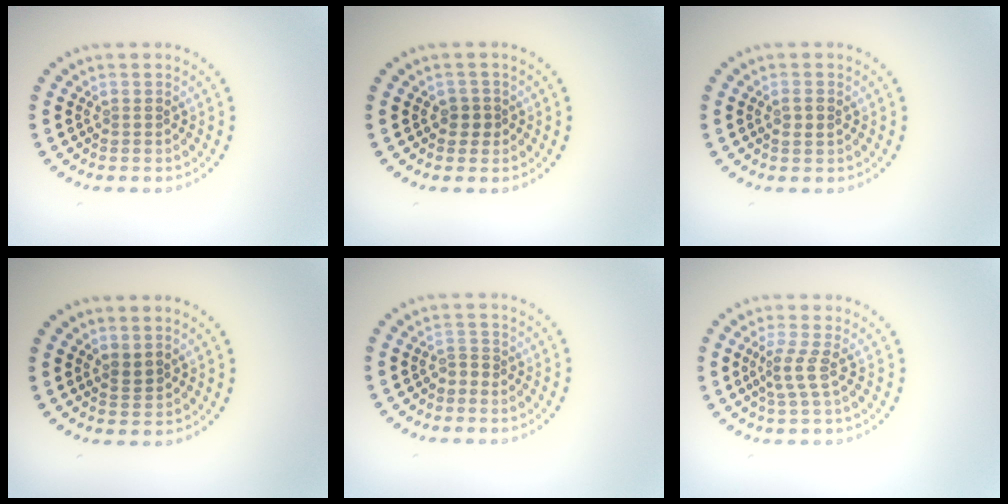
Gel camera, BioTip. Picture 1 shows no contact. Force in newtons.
{"total": 1.4, "press": 1.2, "slide": 0.6}
{"total": 1.1, "press": 1.1, "slide": 0.2}
{"total": 1.2, "press": 0.9, "slide": 0.8}
{"total": 0.9, "press": 0.7, "slide": 0.6}
{"total": 2.0, "press": 1.3, "slide": 1.6}